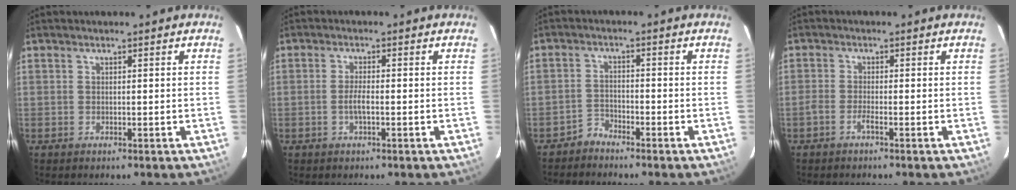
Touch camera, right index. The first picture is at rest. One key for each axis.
{"total": 2.4, "fx": -0.8, "fy": 0.4, "fz": 2.2, "tx": -0.044, "ty": -0.002, "tz": -0.014}
{"total": 2.5, "fx": -2.4, "fy": 0.8, "fz": -0.3, "tx": 0.006, "ty": 0.002, "tz": -0.046}
{"total": 1.8, "fx": -1.3, "fy": 0.1, "fz": 1.3, "tx": -0.038, "ty": 0.001, "tz": -0.031}